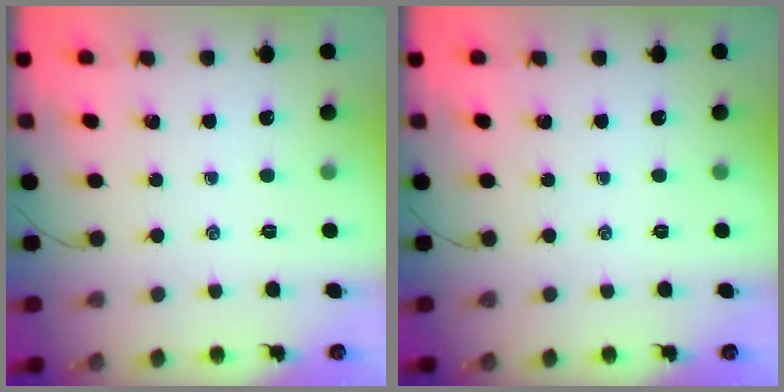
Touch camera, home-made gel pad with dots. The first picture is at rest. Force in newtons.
{"total": 0.0}